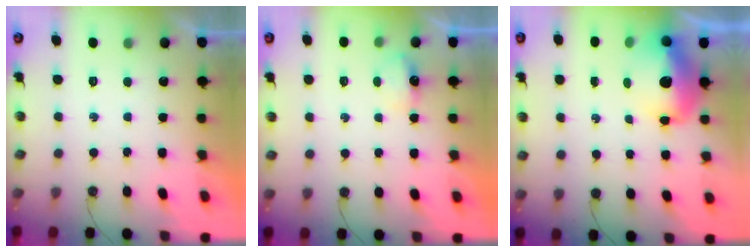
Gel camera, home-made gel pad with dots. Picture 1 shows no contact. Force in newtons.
{"total": 4.3, "press": 4.2, "slide": 0.7}
{"total": 13.7, "press": 13.7, "slide": 1.2}